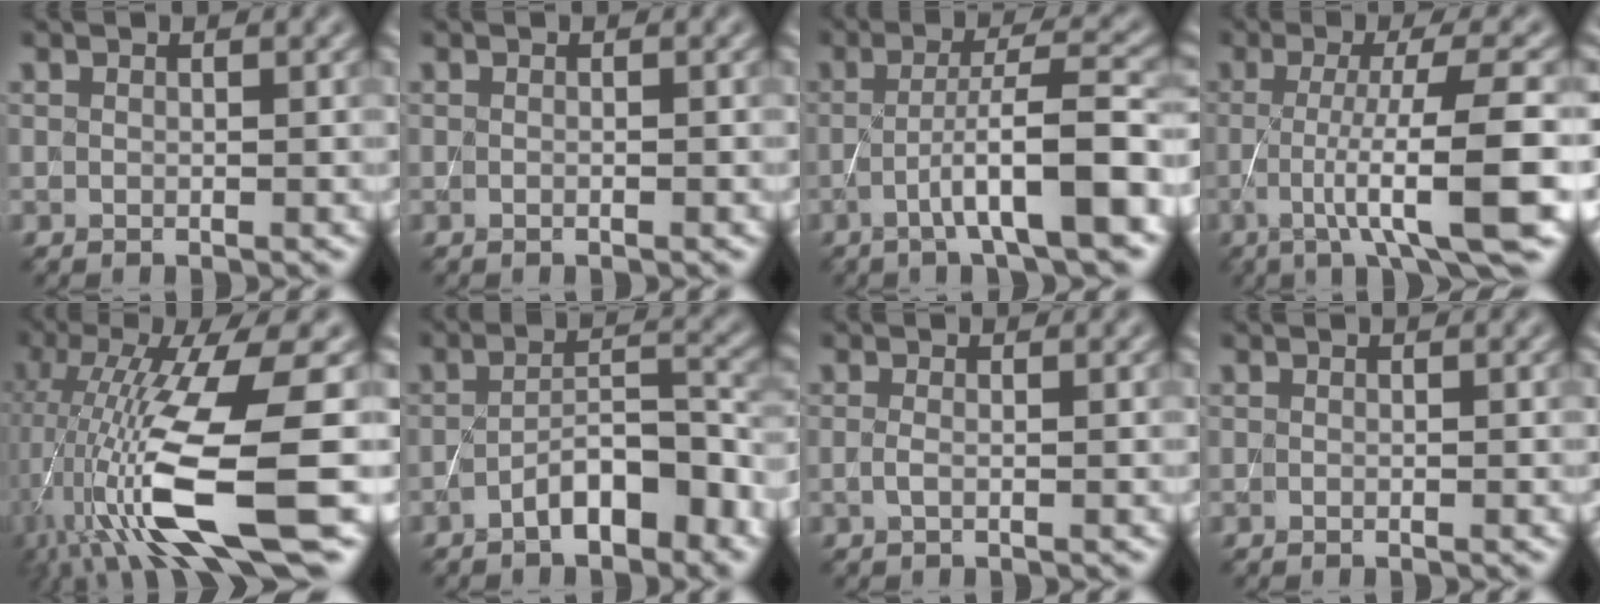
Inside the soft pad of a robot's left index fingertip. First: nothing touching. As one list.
[{"total": 0.6, "force": [0.1, 0.4, 0.5], "torque": [0.003, -0.010, -0.003]}, {"total": 7.4, "force": [-2.6, 1.0, 6.8], "torque": [-0.105, 0.017, -0.049]}, {"total": 8.7, "force": [-2.7, 1.0, 8.2], "torque": [-0.127, 0.001, -0.046]}, {"total": 12.8, "force": [-3.5, 2.9, 12.0], "torque": [-0.238, -0.012, -0.054]}, {"total": 5.2, "force": [-3.0, 1.7, 3.9], "torque": [-0.067, 0.011, -0.049]}, {"total": 0.7, "force": [-0.1, 0.2, 0.6], "torque": [-0.017, -0.003, -0.003]}, {"total": 0.0}]